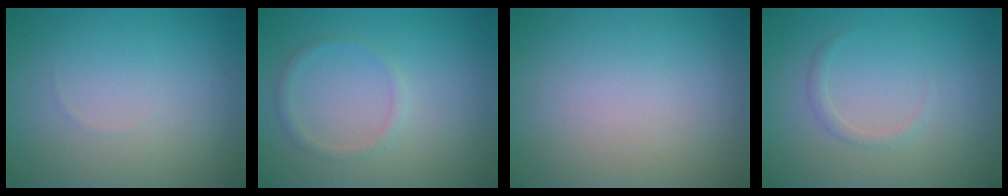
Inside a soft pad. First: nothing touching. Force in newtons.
{"total": 1.1, "press": 1.1, "slide": 0.0}
{"total": 0.0}
{"total": 0.8, "press": 0.8, "slide": 0.2}